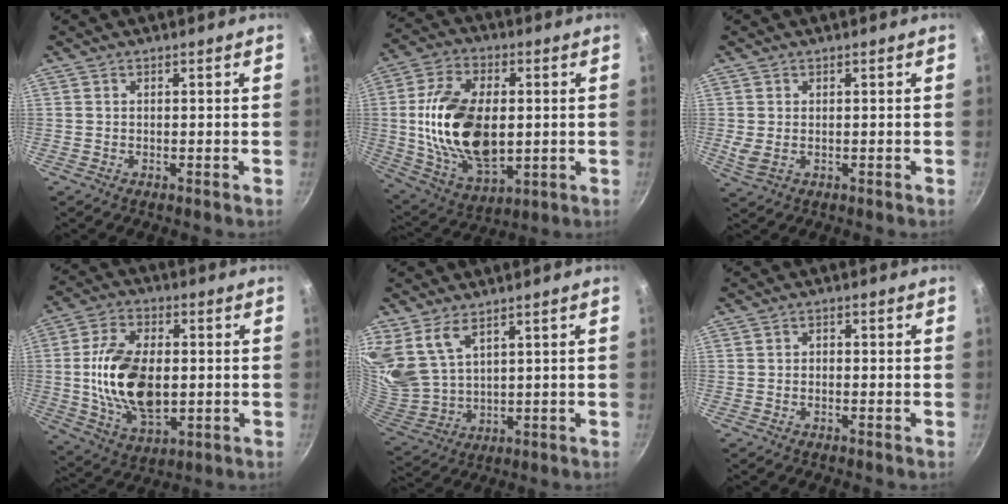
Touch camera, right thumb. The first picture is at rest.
{"total": 20.7, "force": [0.6, 12.3, 16.6], "torque": [-0.293, 0.002, 0.019]}
{"total": 2.8, "force": [0.3, 1.9, 2.0], "torque": [-0.039, -0.005, 0.011]}
{"total": 17.1, "force": [-0.2, 10.1, 13.8], "torque": [-0.239, 0.006, 0.001]}
{"total": 9.8, "force": [6.1, 5.3, 5.7], "torque": [-0.101, -0.047, 0.140]}
{"total": 1.1, "force": [-0.4, 0.8, 0.6], "torque": [-0.011, 0.007, -0.007]}